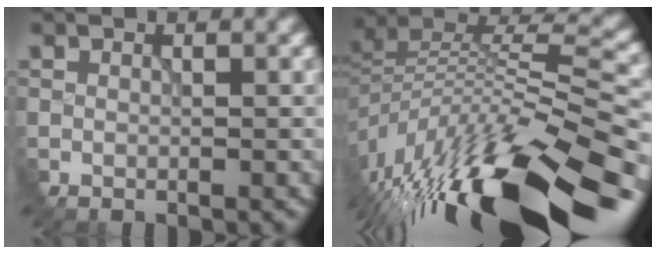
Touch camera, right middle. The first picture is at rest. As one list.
[{"total": 15.4, "force": [-10.0, 5.4, 10.4], "torque": [-0.214, 0.003, -0.159]}]